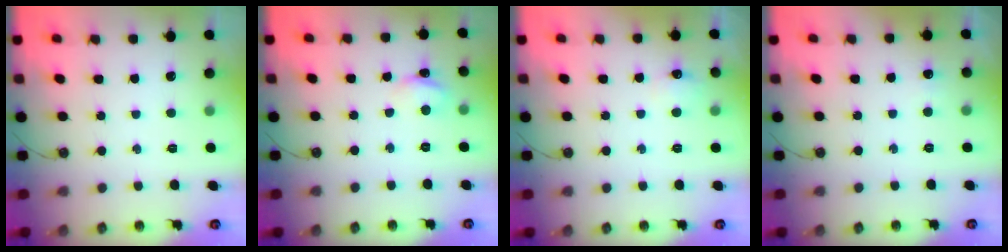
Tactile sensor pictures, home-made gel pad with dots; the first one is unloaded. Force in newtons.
{"total": 3.3, "press": 3.3, "slide": 0.4}
{"total": 6.1, "press": 6.0, "slide": 0.8}
{"total": 3.6, "press": 3.6, "slide": 0.5}